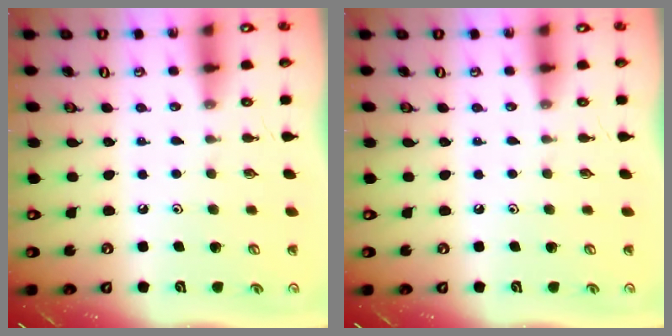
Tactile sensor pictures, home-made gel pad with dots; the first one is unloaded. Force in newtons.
{"total": 0.0}